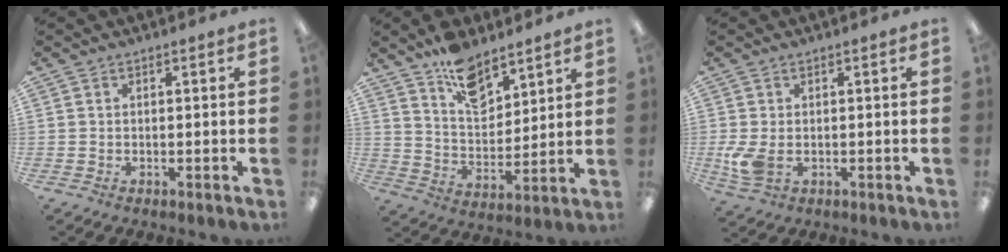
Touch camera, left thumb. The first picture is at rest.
{"total": 11.3, "force": [8.3, 5.6, 5.3], "torque": [-0.081, -0.051, 0.151]}
{"total": 5.5, "force": [-0.7, 3.6, 4.2], "torque": [-0.104, -0.010, -0.018]}